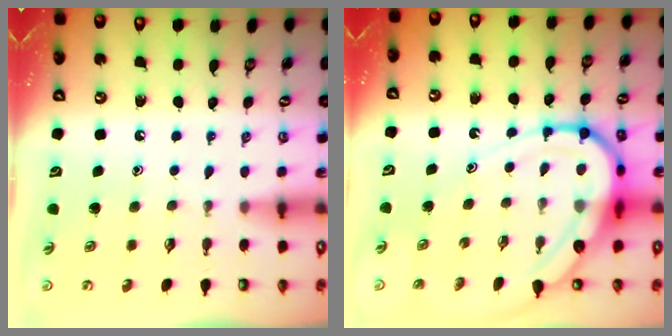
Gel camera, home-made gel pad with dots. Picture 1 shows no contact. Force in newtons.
{"total": 15.7, "press": 15.6, "slide": 1.5}